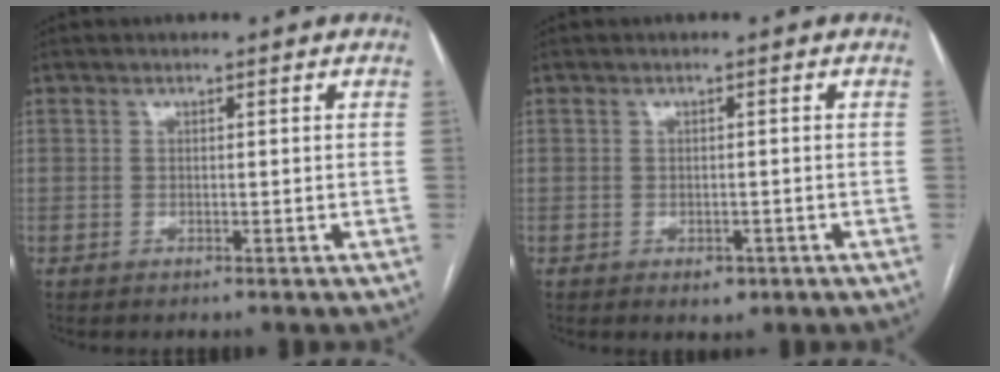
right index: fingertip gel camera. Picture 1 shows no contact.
{"total": 2.0, "force": [-1.0, 1.3, 1.1], "torque": [-0.009, 0.002, -0.005]}